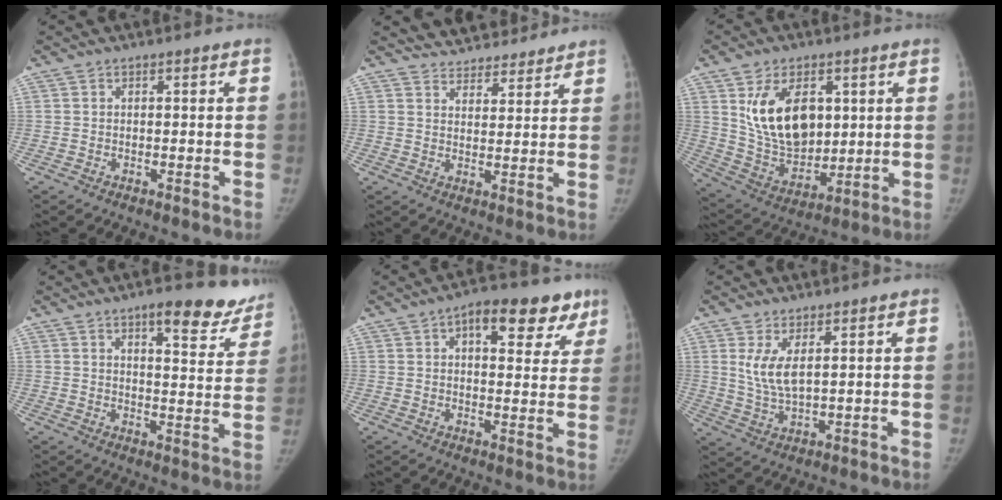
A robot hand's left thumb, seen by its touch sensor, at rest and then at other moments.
{"total": 9.2, "force": [8.7, 3.0, 1.0], "torque": [0.011, -0.030, 0.130]}
{"total": 15.9, "force": [4.6, 10.1, 11.3], "torque": [-0.159, -0.028, 0.102]}
{"total": 12.4, "force": [9.5, 4.2, 6.7], "torque": [-0.036, -0.058, 0.113]}
{"total": 13.2, "force": [7.0, 6.4, 9.2], "torque": [-0.072, -0.008, 0.088]}
{"total": 5.7, "force": [2.1, 2.1, 4.9], "torque": [-0.097, -0.019, 0.052]}